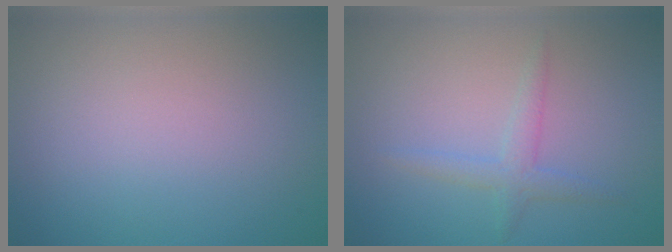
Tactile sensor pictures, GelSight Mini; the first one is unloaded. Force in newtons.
{"total": 1.9, "press": 1.9, "slide": 0.1}